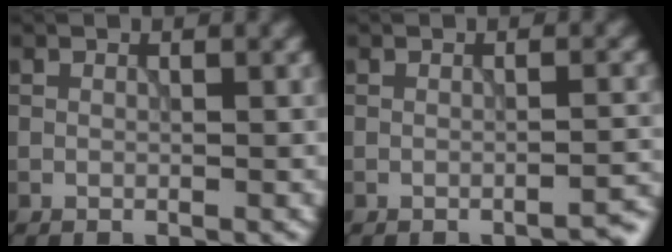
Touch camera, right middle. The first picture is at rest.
{"total": 1.7, "force": [-1.5, 0.2, 0.7], "torque": [0.003, 0.009, -0.024]}